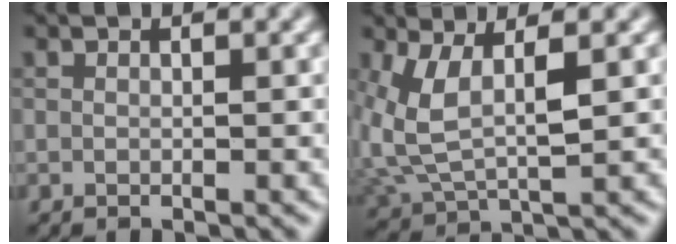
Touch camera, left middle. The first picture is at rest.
{"total": 4.7, "force": [1.1, 2.1, 4.0], "torque": [-0.114, -0.008, 0.034]}